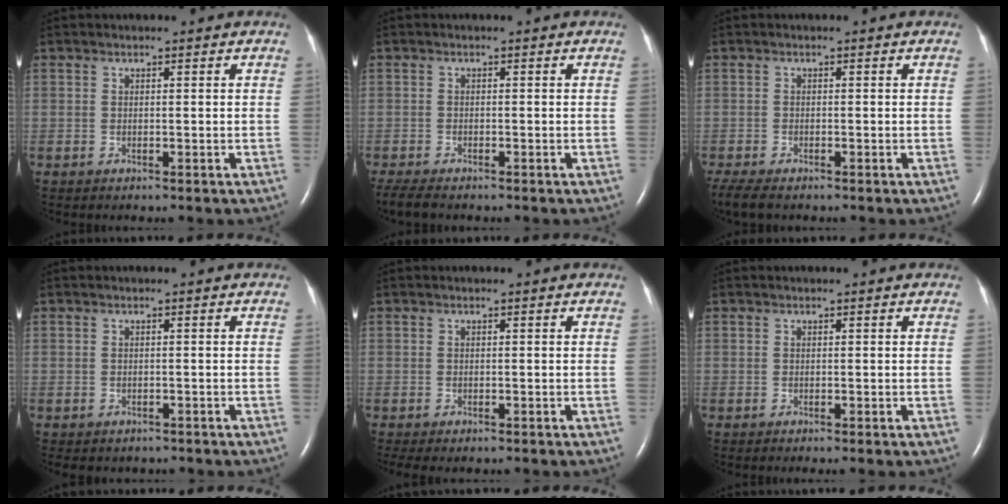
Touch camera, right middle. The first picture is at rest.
{"total": 4.1, "force": [-3.4, 0.9, 2.1], "torque": [-0.047, -0.014, -0.055]}
{"total": 4.0, "force": [-3.2, 1.8, 1.5], "torque": [-0.028, -0.007, -0.049]}
{"total": 3.9, "force": [-3.2, 2.0, 0.9], "torque": [-0.012, 0.002, -0.036]}
{"total": 2.5, "force": [-1.9, 0.9, 1.4], "torque": [-0.022, -0.008, -0.026]}
{"total": 0.0}